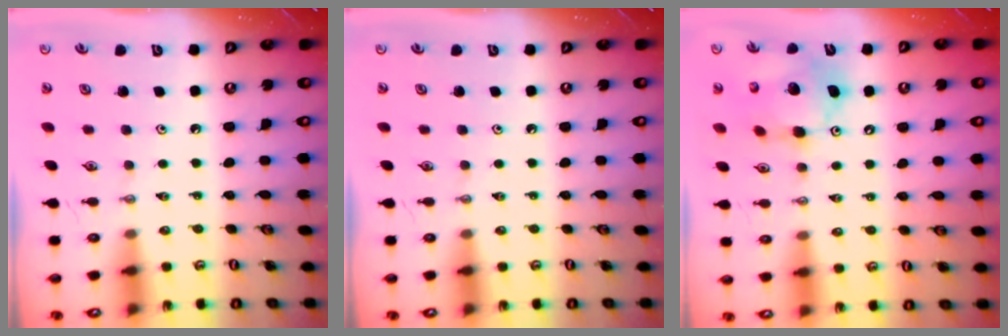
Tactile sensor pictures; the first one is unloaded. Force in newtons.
{"total": 0.0}
{"total": 12.9, "press": 12.6, "slide": 2.9}